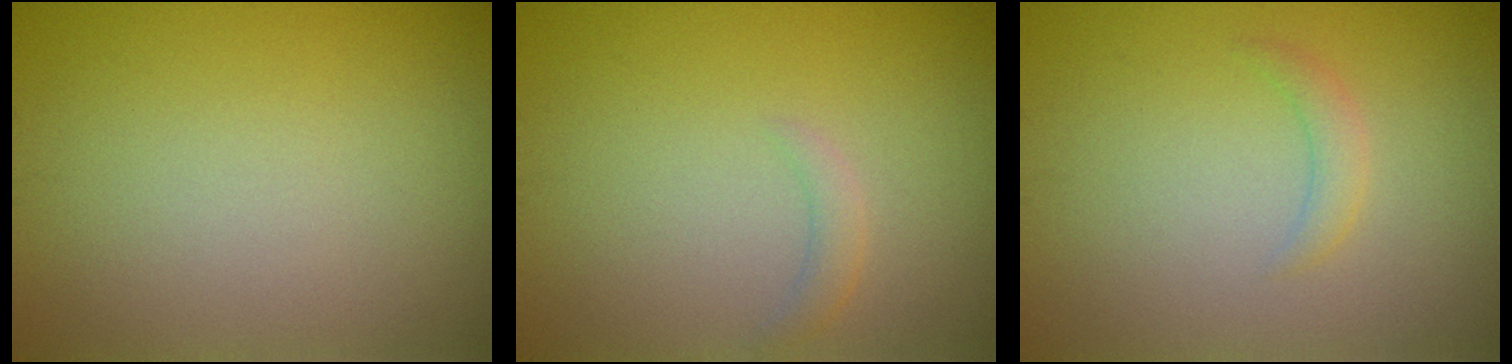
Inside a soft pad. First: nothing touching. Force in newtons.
{"total": 1.1, "press": 1.1, "slide": 0.2}
{"total": 1.2, "press": 1.2, "slide": 0.1}